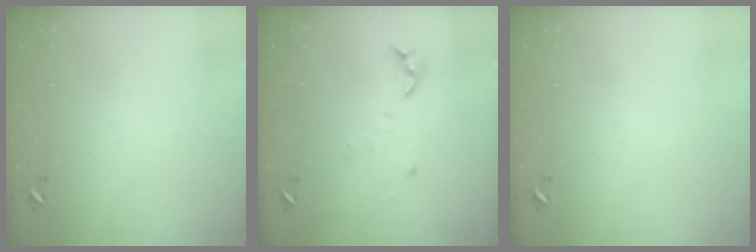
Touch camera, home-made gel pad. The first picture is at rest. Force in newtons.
{"total": 7.0, "press": 7.0, "slide": 0.5}
{"total": 0.0}